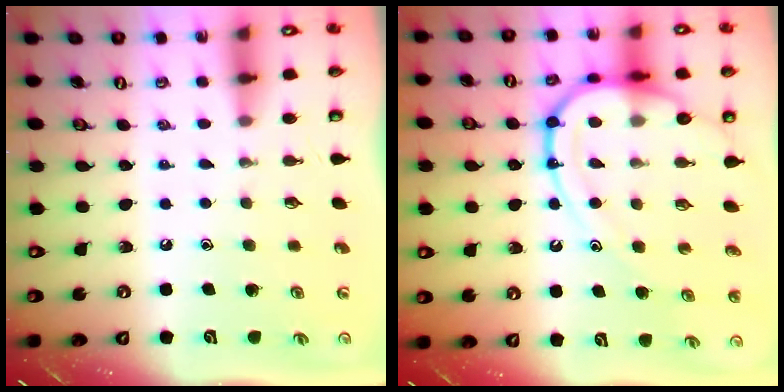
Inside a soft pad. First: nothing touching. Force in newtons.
{"total": 14.9, "press": 14.8, "slide": 1.3}